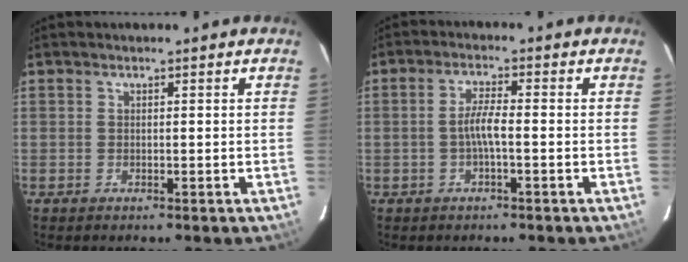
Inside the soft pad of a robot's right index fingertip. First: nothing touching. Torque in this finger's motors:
{"motor_torque": [0.73, -0.16, 0.53, 0.13]}